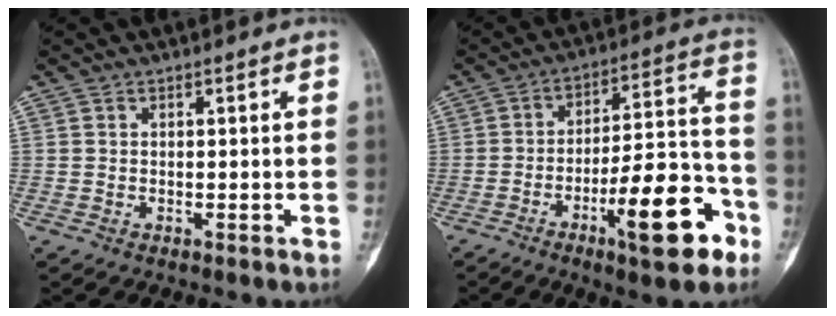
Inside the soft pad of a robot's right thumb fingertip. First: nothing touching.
{"total": 17.4, "force": [-8.1, 5.0, 14.5], "torque": [-0.203, 0.051, -0.119]}